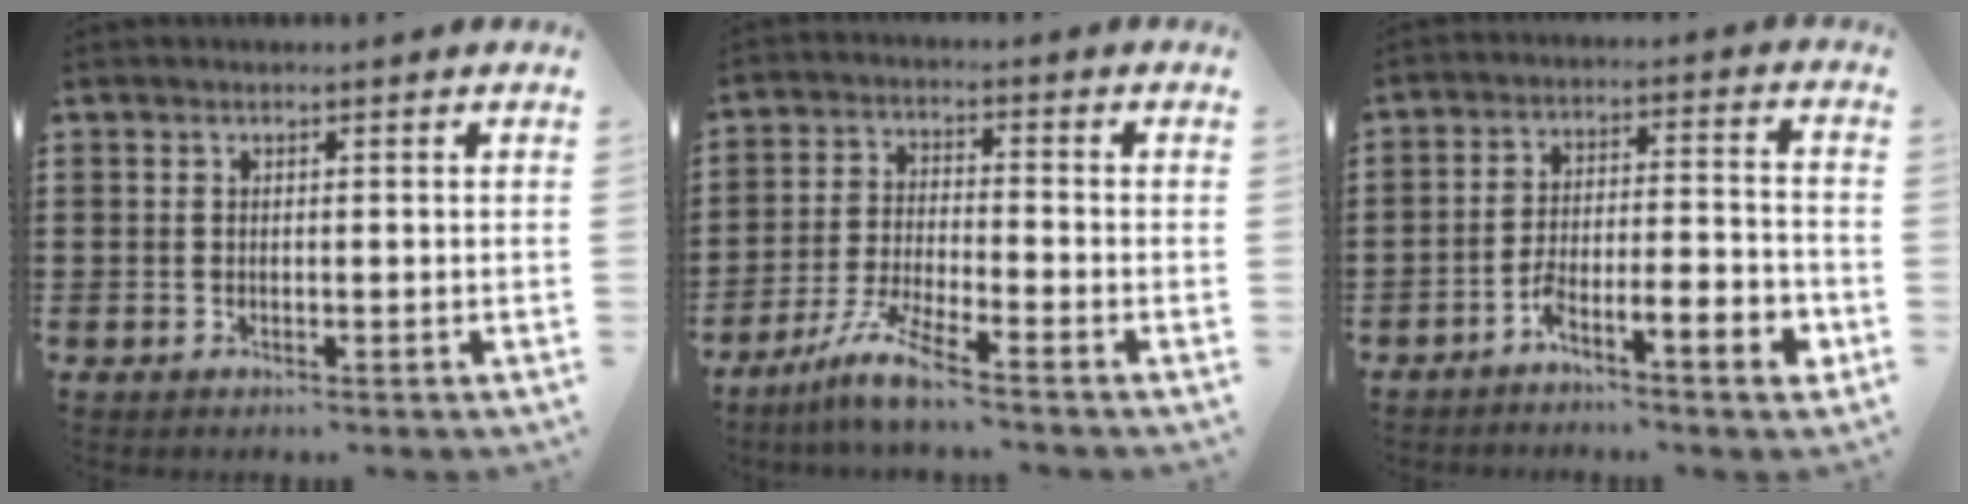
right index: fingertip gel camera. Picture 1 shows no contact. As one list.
[{"total": 6.5, "force": [-5.3, 0.0, 3.9], "torque": [-0.097, -0.017, -0.106]}, {"total": 6.5, "force": [-4.6, 1.1, 4.4], "torque": [-0.080, 0.004, -0.087]}]